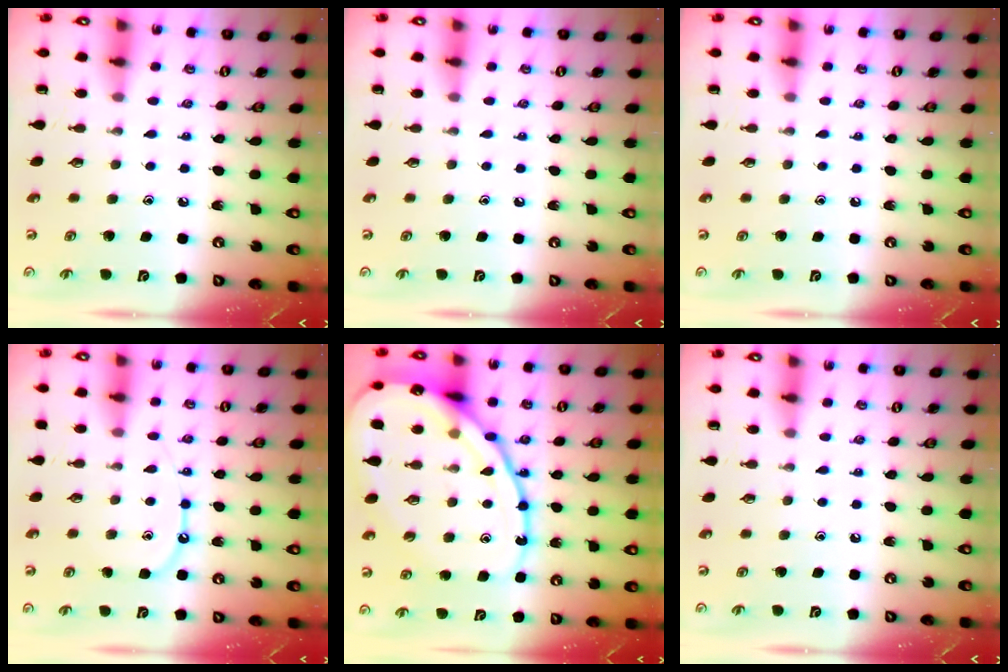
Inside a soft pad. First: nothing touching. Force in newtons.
{"total": 0.0}
{"total": 0.0}
{"total": 8.5, "press": 8.5, "slide": 0.9}
{"total": 21.7, "press": 21.6, "slide": 2.2}
{"total": 0.0}